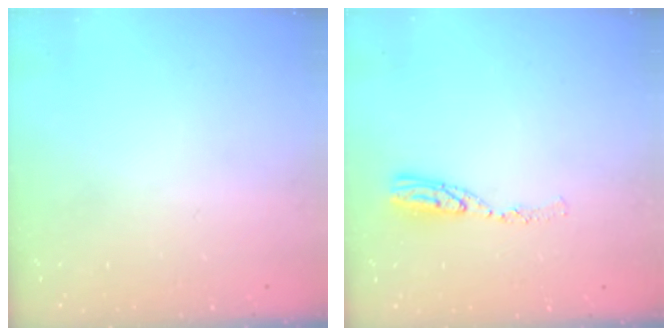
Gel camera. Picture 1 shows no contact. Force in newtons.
{"total": 7.0, "press": 7.0, "slide": 0.6}